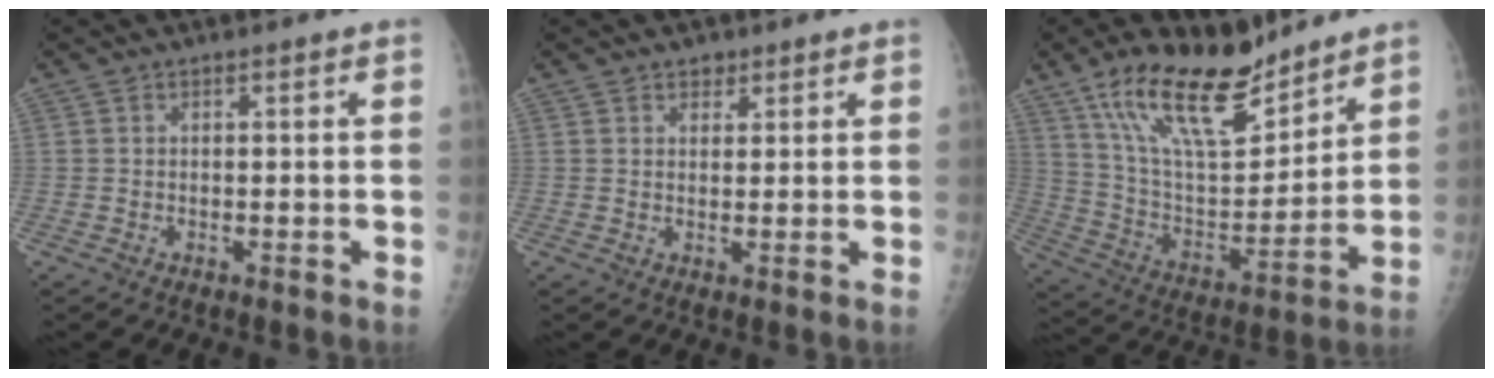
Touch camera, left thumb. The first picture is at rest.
{"total": 2.2, "force": [1.5, 1.5, 0.6], "torque": [0.007, -0.008, 0.019]}
{"total": 20.1, "force": [14.3, 7.7, 11.8], "torque": [-0.170, -0.073, 0.262]}